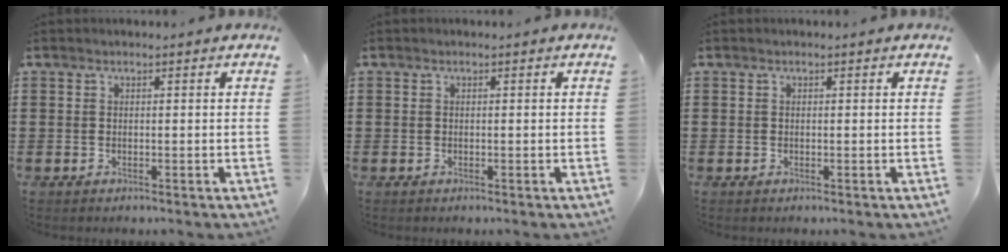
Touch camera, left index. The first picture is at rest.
{"total": 0.0}
{"total": 0.0}